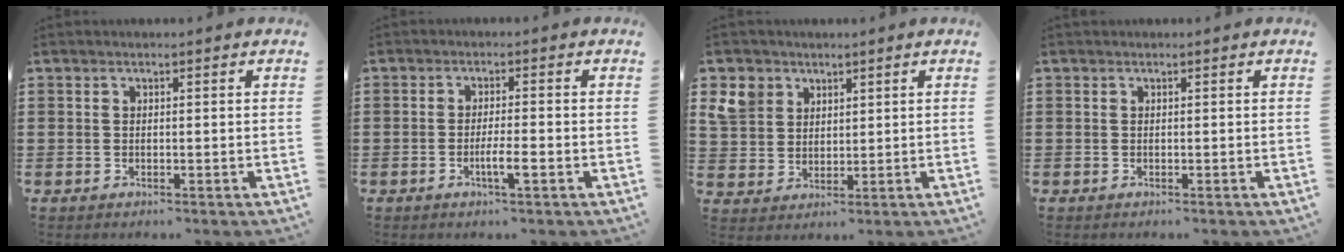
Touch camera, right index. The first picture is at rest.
{"total": 3.5, "force": [-1.6, 0.2, 3.1], "torque": [-0.053, 0.000, -0.029]}
{"total": 5.8, "force": [3.0, 4.8, 1.4], "torque": [-0.068, 0.009, 0.055]}
{"total": 0.0}